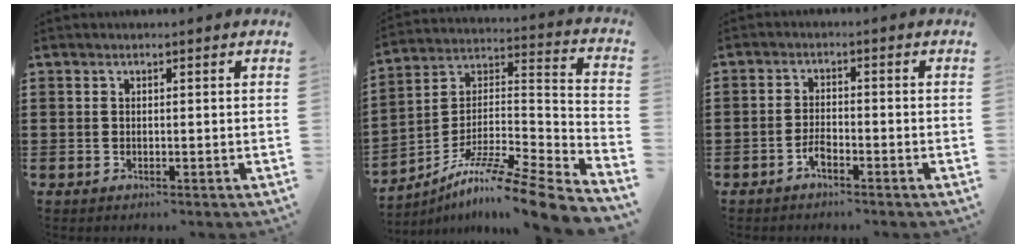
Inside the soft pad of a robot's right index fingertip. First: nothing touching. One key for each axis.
{"total": 10.0, "fx": -8.1, "fy": 0.1, "fz": 5.9, "tx": -0.096, "ty": -0.003, "tz": -0.159}
{"total": 2.2, "fx": -1.7, "fy": 0.6, "fz": 1.4, "tx": -0.036, "ty": -0.001, "tz": -0.035}